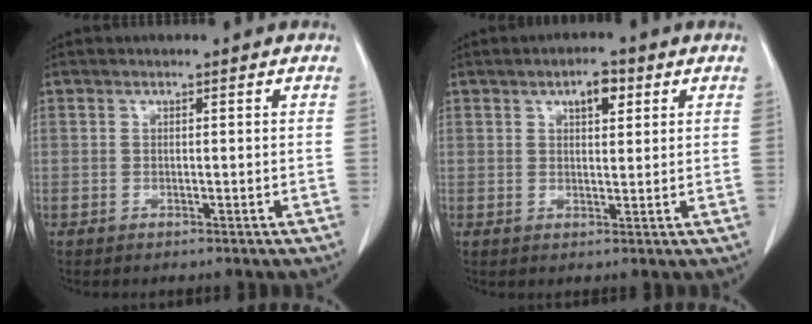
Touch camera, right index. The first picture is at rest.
{"total": 3.7, "force": [1.8, 1.5, 2.9], "torque": [-0.046, 0.003, 0.028]}